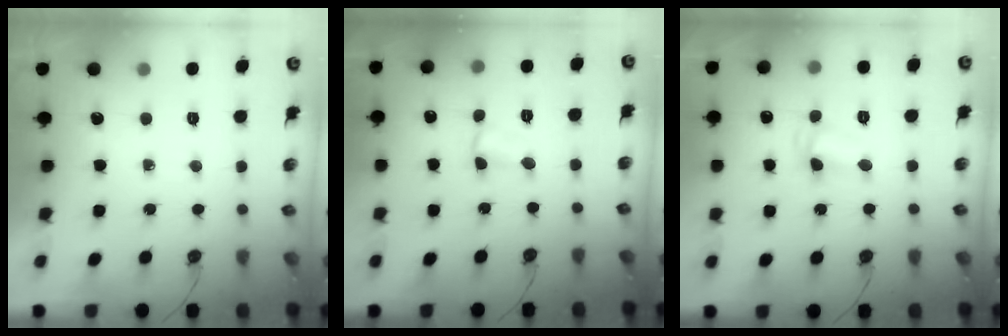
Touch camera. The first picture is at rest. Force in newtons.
{"total": 3.0, "press": 1.2, "slide": 2.7}
{"total": 4.0, "press": 4.0, "slide": 0.4}